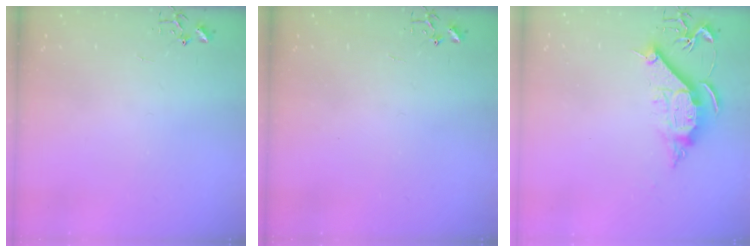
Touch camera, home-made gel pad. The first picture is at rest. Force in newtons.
{"total": 0.0}
{"total": 10.9, "press": 10.9, "slide": 0.7}